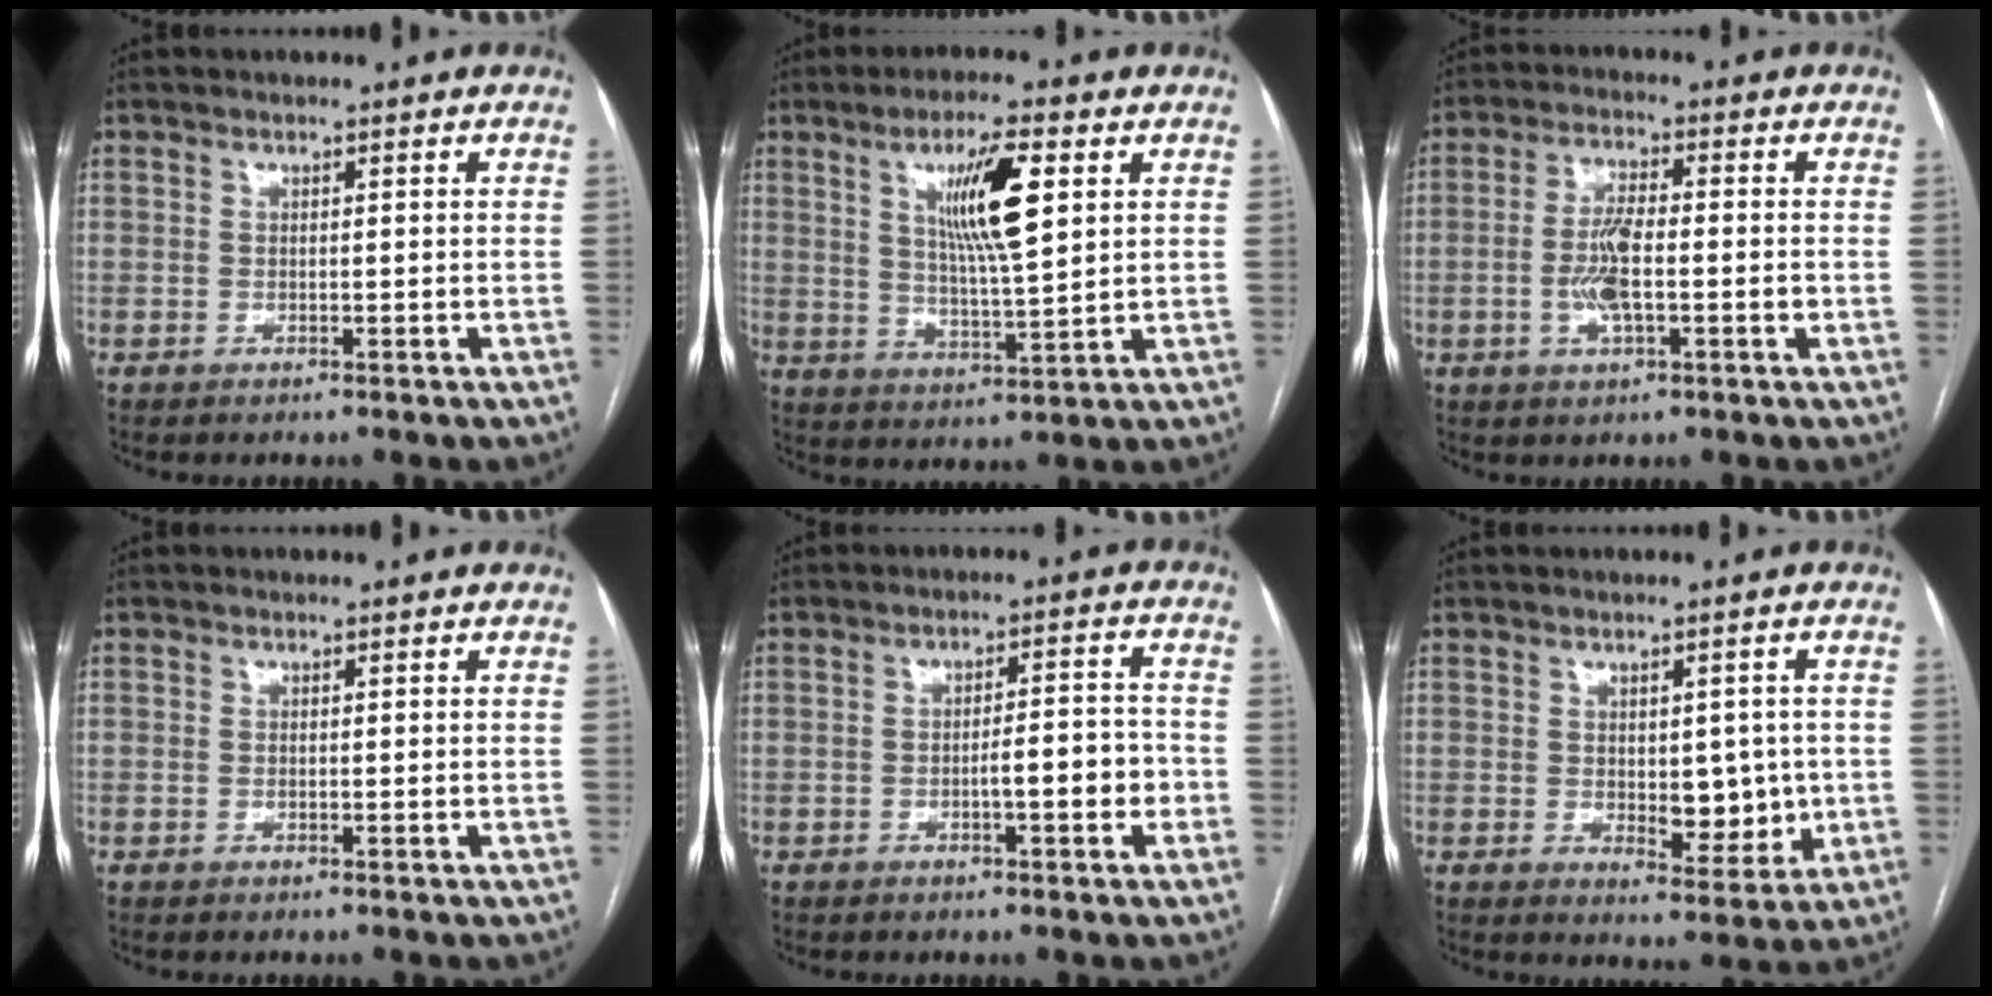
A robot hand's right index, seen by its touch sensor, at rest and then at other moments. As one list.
[{"total": 10.5, "force": [3.7, 1.2, 9.8], "torque": [-0.171, 0.001, 0.064]}, {"total": 6.8, "force": [-1.2, 1.9, 6.4], "torque": [-0.131, 0.007, -0.022]}, {"total": 0.0}, {"total": 5.4, "force": [-1.8, 1.0, 5.0], "torque": [-0.073, 0.016, -0.023]}, {"total": 6.5, "force": [-0.2, 3.4, 5.5], "torque": [-0.064, -0.002, 0.010]}]